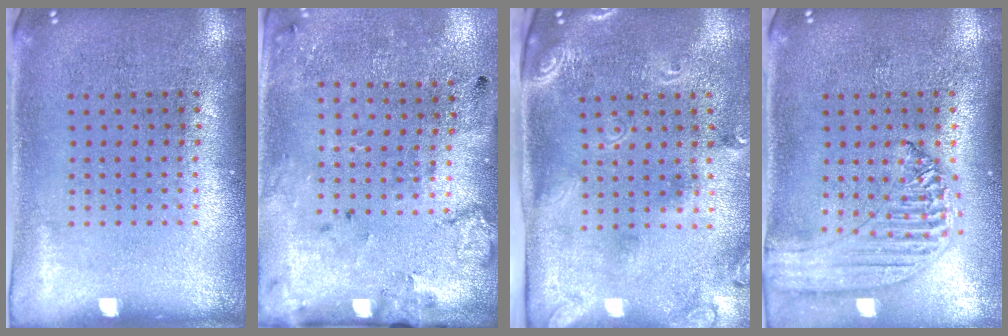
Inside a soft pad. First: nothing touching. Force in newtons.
{"total": 2.2, "press": 1.4, "slide": 1.7}
{"total": 2.5, "press": 1.7, "slide": 1.8}
{"total": 1.4, "press": 1.3, "slide": 0.3}